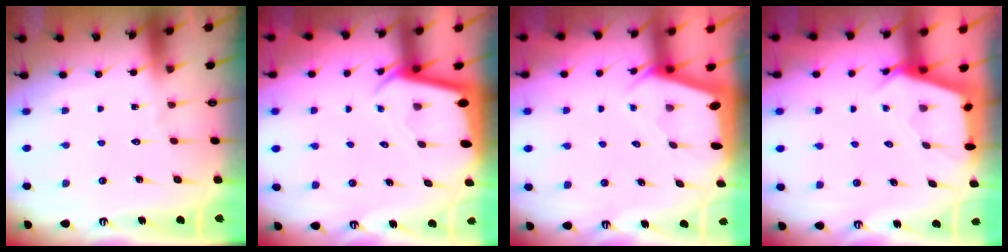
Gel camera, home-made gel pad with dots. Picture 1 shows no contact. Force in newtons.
{"total": 2.3, "press": 2.3, "slide": 0.2}
{"total": 2.0, "press": 2.0, "slide": 0.2}
{"total": 2.7, "press": 2.7, "slide": 0.3}